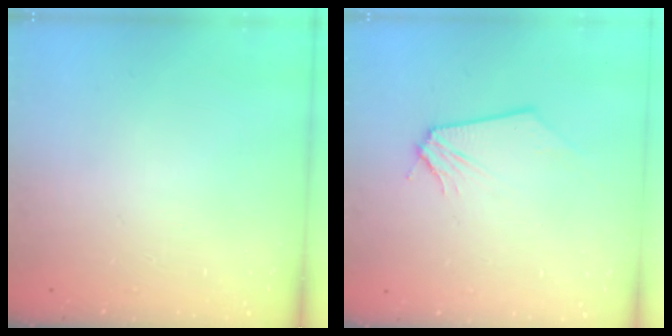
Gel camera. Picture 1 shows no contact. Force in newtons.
{"total": 0.0}